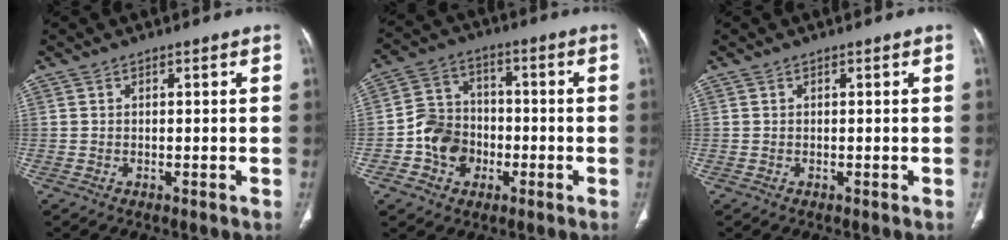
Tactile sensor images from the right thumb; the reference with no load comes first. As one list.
[{"total": 9.8, "force": [-2.8, 8.4, 4.4], "torque": [-0.048, 0.030, -0.053]}, {"total": 0.0}]